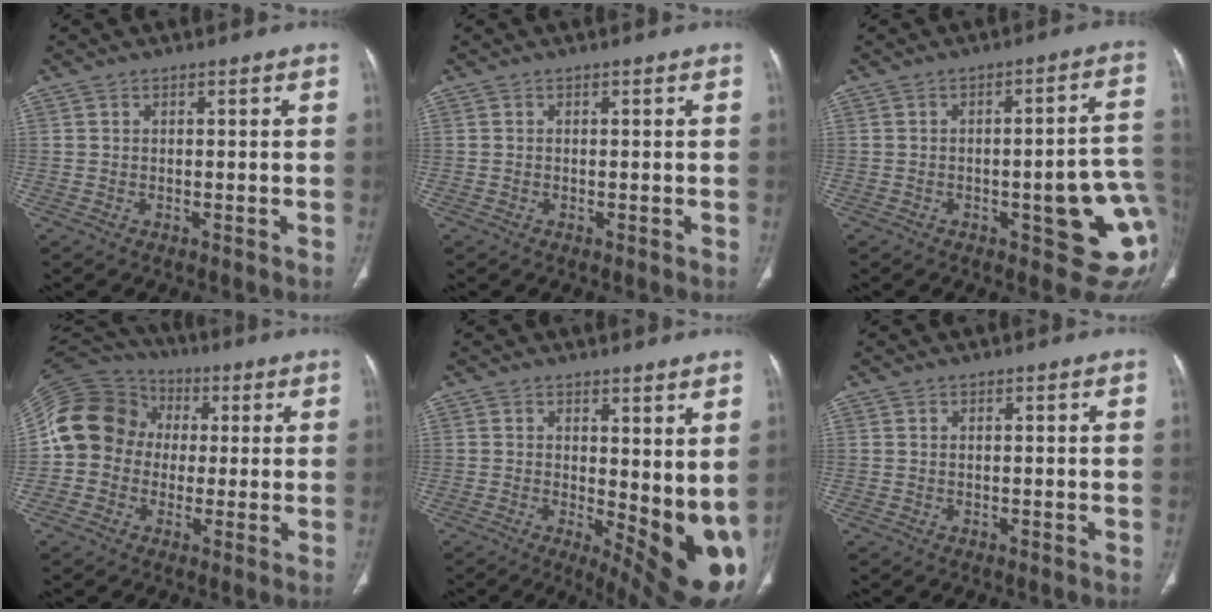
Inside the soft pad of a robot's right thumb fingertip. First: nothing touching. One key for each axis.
{"total": 0.0}
{"total": 16.8, "fx": -3.7, "fy": 5.1, "fz": 15.5, "tx": -0.145, "ty": 0.022, "tz": -0.028}
{"total": 15.5, "fx": 0.8, "fy": 13.6, "fz": 7.6, "tx": -0.144, "ty": 0.040, "tz": 0.006}
{"total": 12.1, "fx": 1.0, "fy": 4.8, "fz": 11.0, "tx": -0.131, "ty": -0.033, "tz": 0.025}
{"total": 0.0}